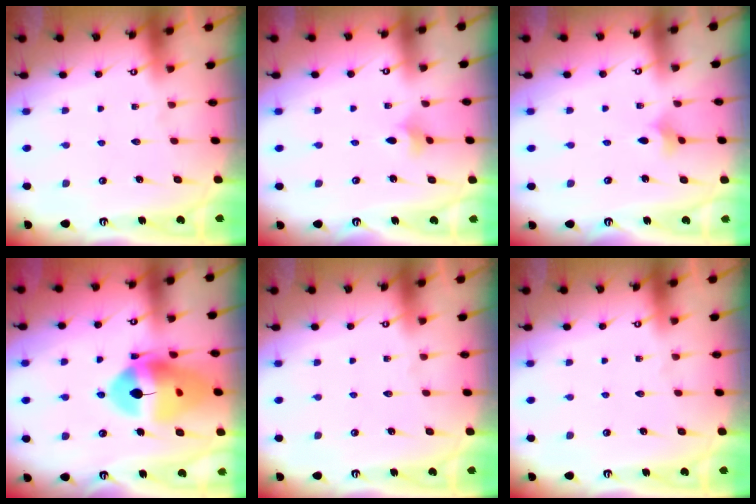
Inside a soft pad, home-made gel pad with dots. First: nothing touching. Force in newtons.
{"total": 2.1, "press": 2.1, "slide": 0.5}
{"total": 1.9, "press": 1.8, "slide": 0.5}
{"total": 18.2, "press": 18.1, "slide": 2.2}
{"total": 0.0}
{"total": 0.0}